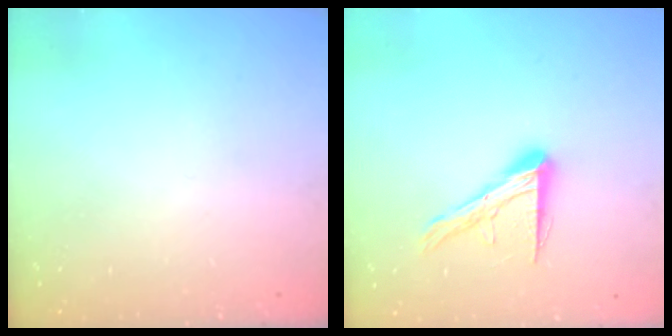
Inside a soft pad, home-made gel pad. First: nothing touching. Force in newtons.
{"total": 12.0, "press": 12.0, "slide": 0.9}